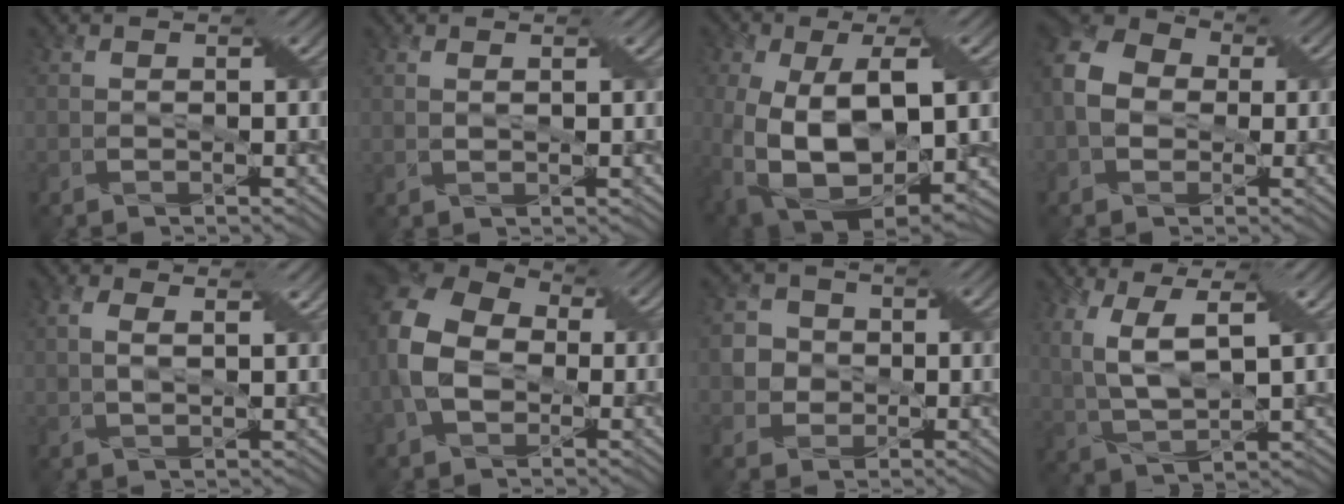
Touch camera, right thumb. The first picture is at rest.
{"total": 0.8, "force": [0.5, 0.2, 0.6], "torque": [-0.017, 0.000, 0.012]}
{"total": 15.5, "force": [-1.9, 8.7, 12.7], "torque": [-0.246, -0.027, -0.010]}
{"total": 7.5, "force": [-0.5, 6.2, 4.3], "torque": [-0.115, 0.008, -0.025]}
{"total": 4.0, "force": [1.5, 2.0, 3.1], "torque": [-0.071, 0.002, 0.027]}
{"total": 11.2, "force": [-1.1, 8.3, 7.5], "torque": [-0.204, -0.007, -0.029]}
{"total": 4.1, "force": [0.1, 3.9, 1.1], "torque": [-0.036, 0.006, -0.012]}
{"total": 9.3, "force": [2.9, 4.3, 7.8], "torque": [-0.195, 0.001, 0.060]}